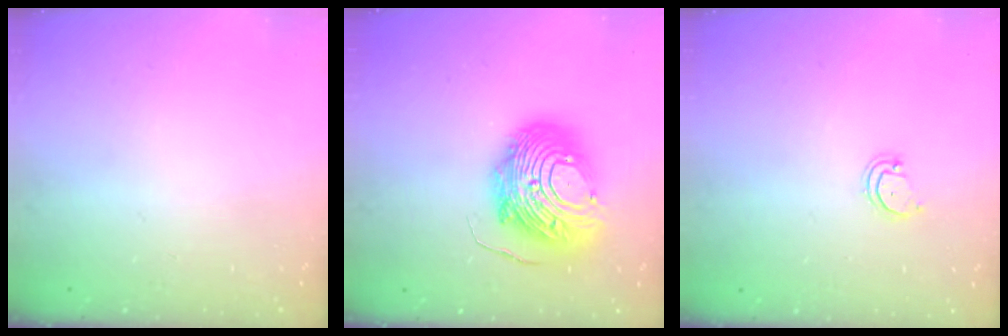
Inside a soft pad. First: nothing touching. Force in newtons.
{"total": 14.8, "press": 14.7, "slide": 1.3}
{"total": 2.6, "press": 2.6, "slide": 0.2}